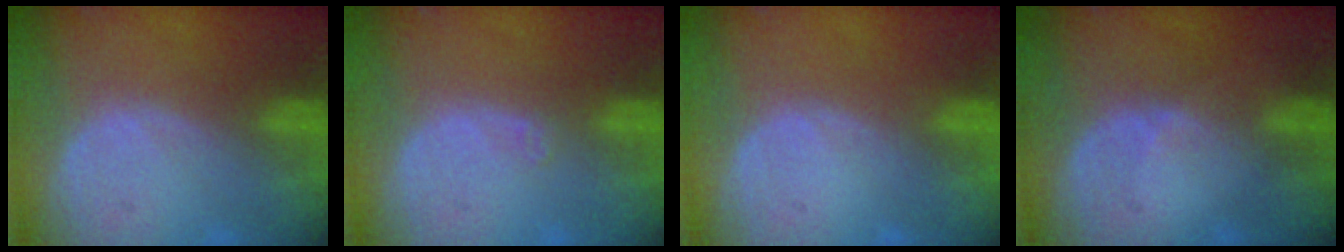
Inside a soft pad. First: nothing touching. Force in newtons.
{"total": 0.9, "press": 0.7, "slide": 0.6}
{"total": 0.0}
{"total": 1.4, "press": 0.9, "slide": 1.1}